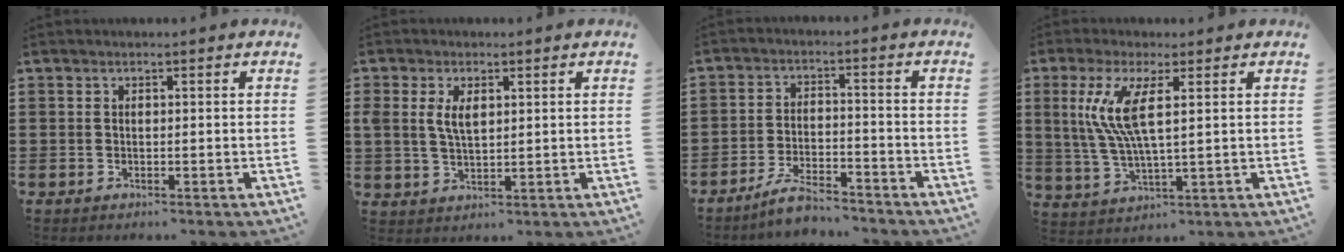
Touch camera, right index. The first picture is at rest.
{"total": 4.0, "force": [1.2, 2.0, 3.3], "torque": [-0.078, 0.004, 0.018]}
{"total": 5.2, "force": [-4.9, 0.6, 1.8], "torque": [-0.044, 0.003, -0.097]}
{"total": 8.6, "force": [2.1, 1.8, 8.1], "torque": [-0.189, -0.012, 0.026]}